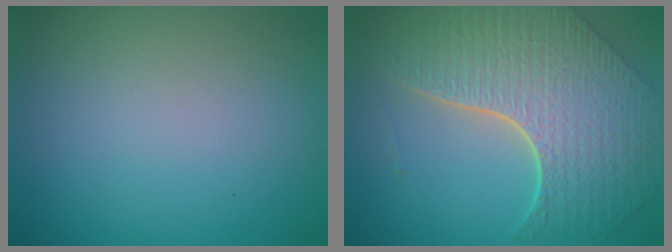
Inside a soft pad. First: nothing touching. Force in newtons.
{"total": 8.6, "press": 6.4, "slide": 5.8}